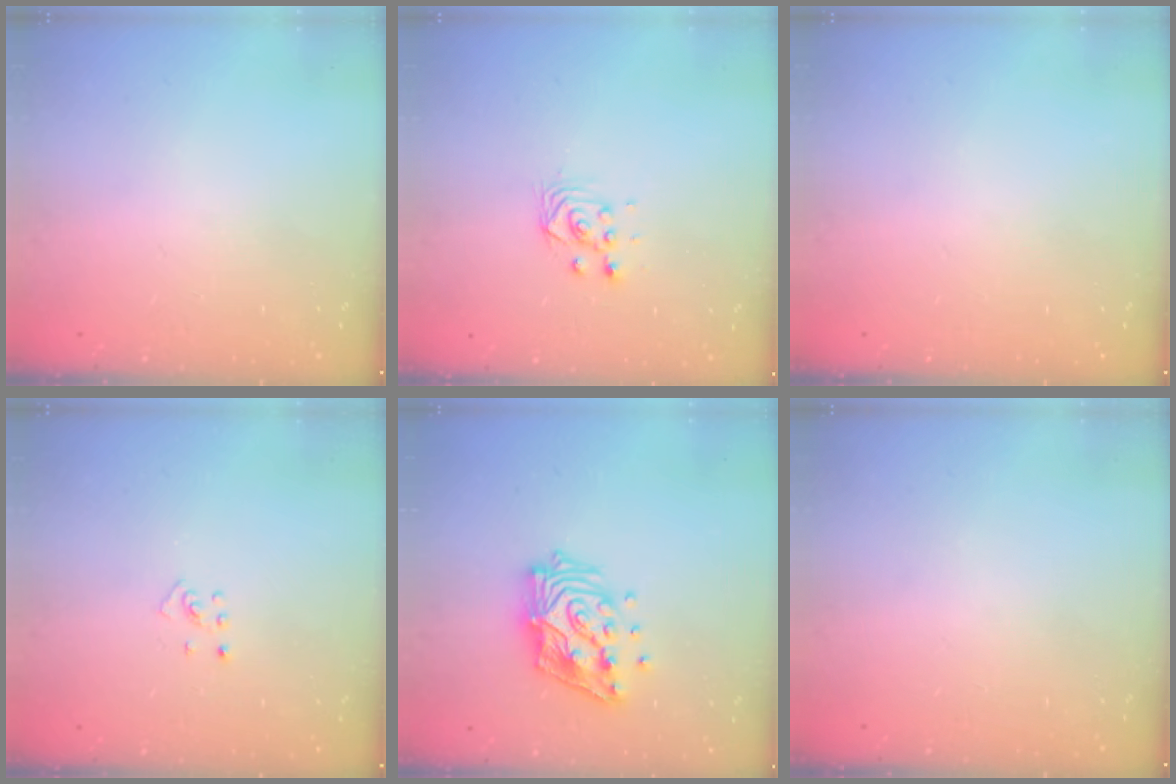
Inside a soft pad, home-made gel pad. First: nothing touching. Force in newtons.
{"total": 3.0, "press": 3.0, "slide": 0.1}
{"total": 0.0}
{"total": 2.7, "press": 2.6, "slide": 0.6}
{"total": 14.7, "press": 14.6, "slide": 1.9}
{"total": 0.0}